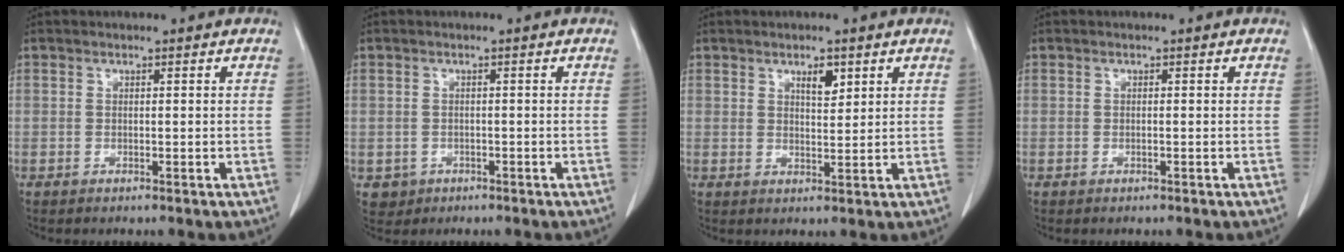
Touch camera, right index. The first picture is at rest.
{"total": 2.4, "force": [-0.8, 2.3, 0.2], "torque": [0.000, 0.007, -0.006]}
{"total": 3.0, "force": [1.7, 1.0, 2.2], "torque": [-0.037, -0.003, 0.030]}
{"total": 0.0}